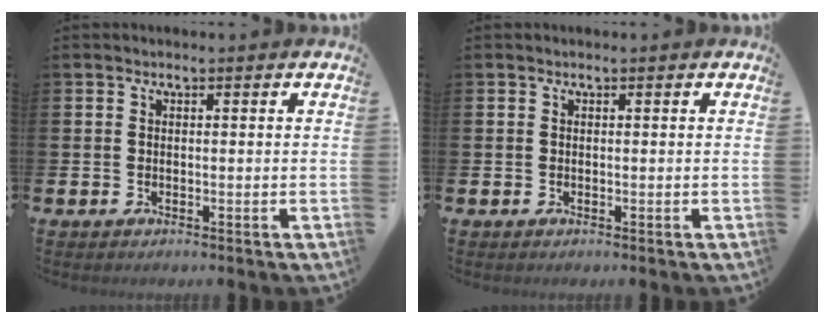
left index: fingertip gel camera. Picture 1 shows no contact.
{"total": 0.0}